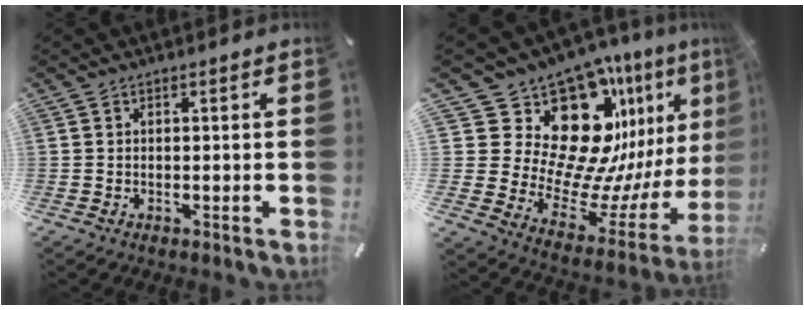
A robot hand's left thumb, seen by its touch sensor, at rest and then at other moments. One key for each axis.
{"total": 23.7, "fx": 14.3, "fy": 13.1, "fz": 13.6, "tx": -0.223, "ty": -0.161, "tz": 0.275}